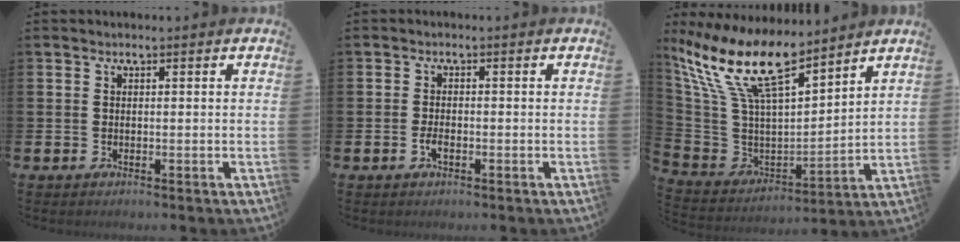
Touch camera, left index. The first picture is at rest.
{"total": 1.8, "force": [-0.7, 0.8, 1.4], "torque": [-0.029, 0.001, -0.013]}
{"total": 13.5, "force": [10.6, 3.9, 7.4], "torque": [-0.191, -0.056, 0.191]}